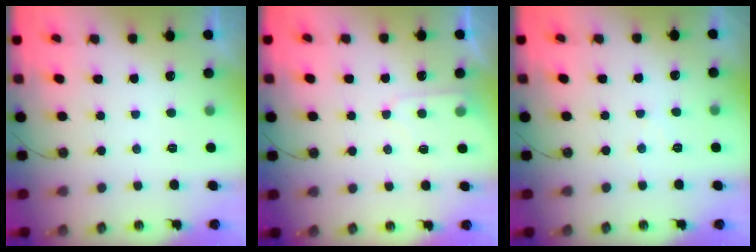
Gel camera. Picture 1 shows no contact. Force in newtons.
{"total": 6.3, "press": 6.3, "slide": 0.7}
{"total": 3.7, "press": 3.7, "slide": 0.6}